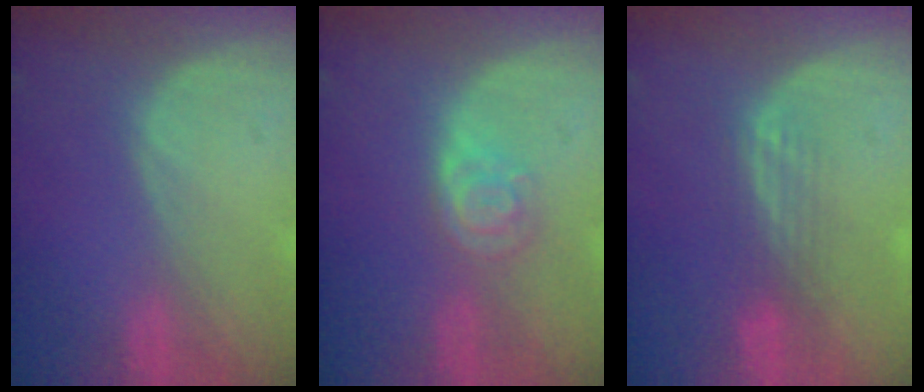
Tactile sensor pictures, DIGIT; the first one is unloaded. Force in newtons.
{"total": 4.4, "press": 3.9, "slide": 1.9}
{"total": 3.0, "press": 2.5, "slide": 1.6}